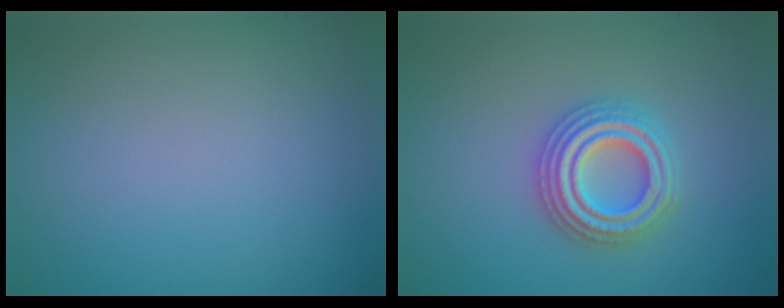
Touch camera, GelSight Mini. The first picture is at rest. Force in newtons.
{"total": 4.3, "press": 4.3, "slide": 0.7}